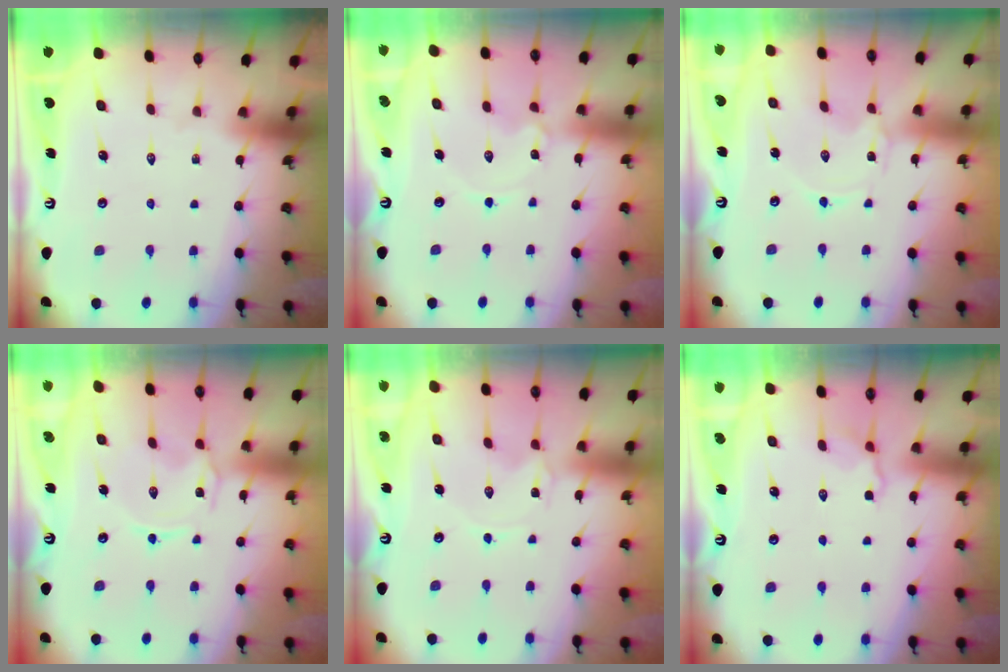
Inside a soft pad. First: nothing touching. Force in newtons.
{"total": 1.2, "press": 1.2, "slide": 0.1}
{"total": 0.0}
{"total": 0.7, "press": 0.6, "slide": 0.2}
{"total": 0.0}
{"total": 3.8, "press": 3.4, "slide": 1.7}